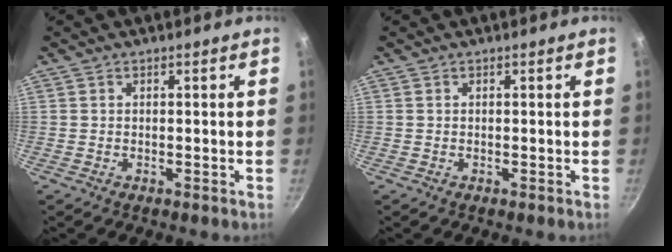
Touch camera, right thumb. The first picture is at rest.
{"total": 0.0}